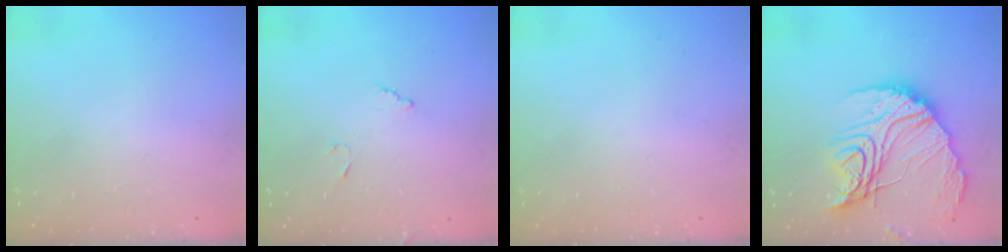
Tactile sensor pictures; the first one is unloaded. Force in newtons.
{"total": 6.3, "press": 6.3, "slide": 0.4}
{"total": 0.0}
{"total": 22.9, "press": 22.8, "slide": 2.0}